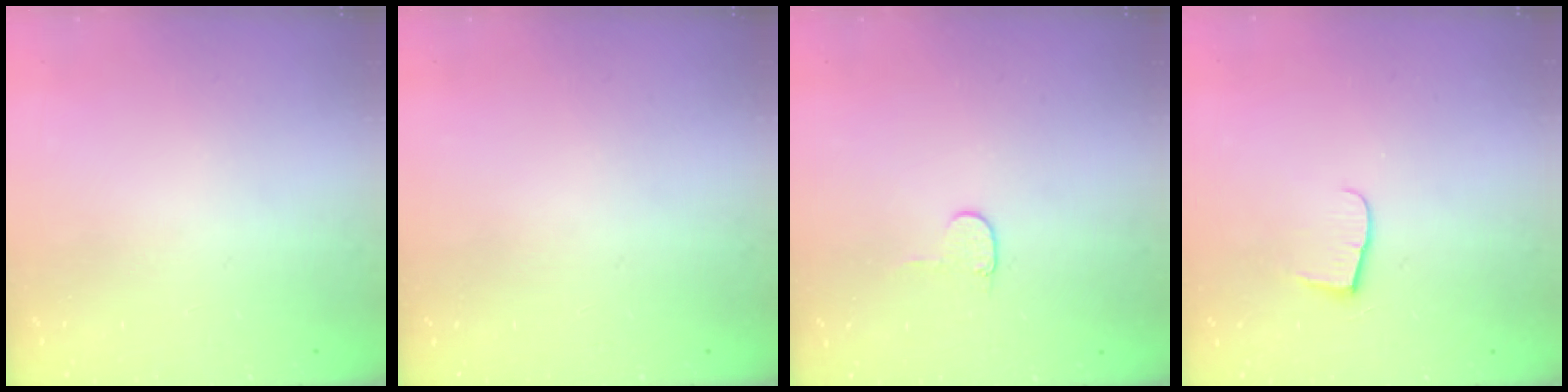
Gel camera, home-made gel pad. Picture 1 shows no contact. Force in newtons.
{"total": 0.0}
{"total": 4.0, "press": 4.0, "slide": 0.4}
{"total": 6.5, "press": 6.5, "slide": 0.7}